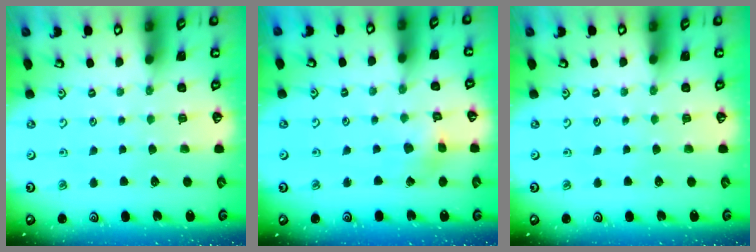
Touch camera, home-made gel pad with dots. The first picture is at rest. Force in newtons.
{"total": 2.6, "press": 2.5, "slide": 0.3}
{"total": 0.0}